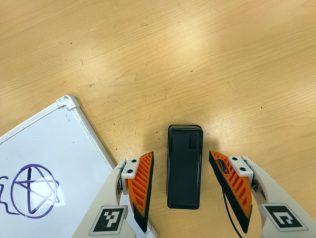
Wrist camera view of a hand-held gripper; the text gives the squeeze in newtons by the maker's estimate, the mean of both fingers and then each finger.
{"total": 0.0}